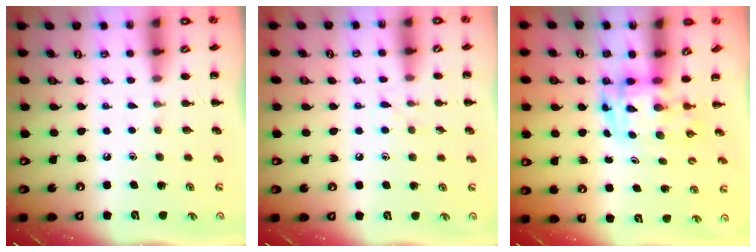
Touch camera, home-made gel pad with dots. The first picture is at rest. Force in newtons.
{"total": 5.7, "press": 5.3, "slide": 2.0}
{"total": 3.5, "press": 3.4, "slide": 0.7}